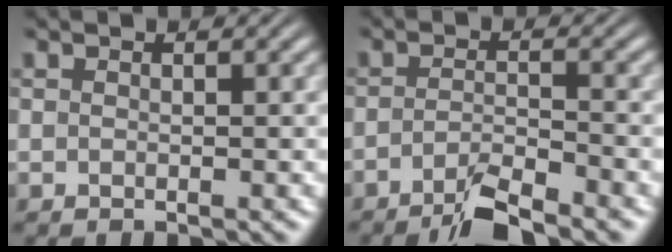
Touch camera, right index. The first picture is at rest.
{"total": 4.6, "force": [-4.1, 0.5, 1.8], "torque": [-0.028, -0.012, -0.065]}